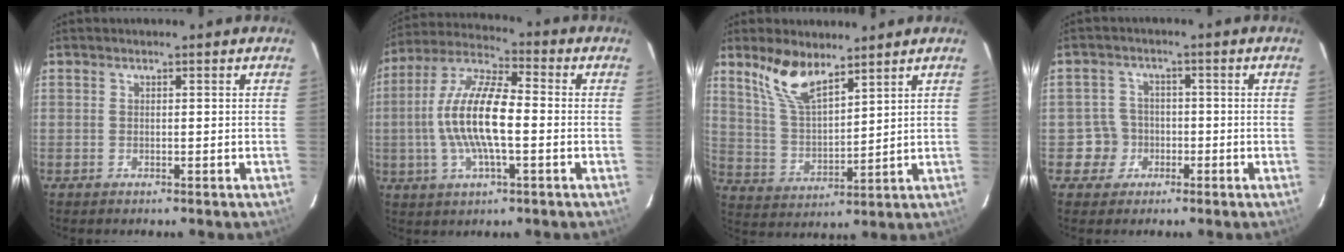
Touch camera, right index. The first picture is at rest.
{"total": 14.1, "force": [-1.5, 4.2, 13.4], "torque": [-0.267, 0.008, -0.035]}
{"total": 9.7, "force": [7.1, 3.4, 5.7], "torque": [-0.114, 0.007, 0.149]}
{"total": 4.5, "force": [-1.5, 4.2, -0.3], "torque": [0.006, 0.022, -0.025]}